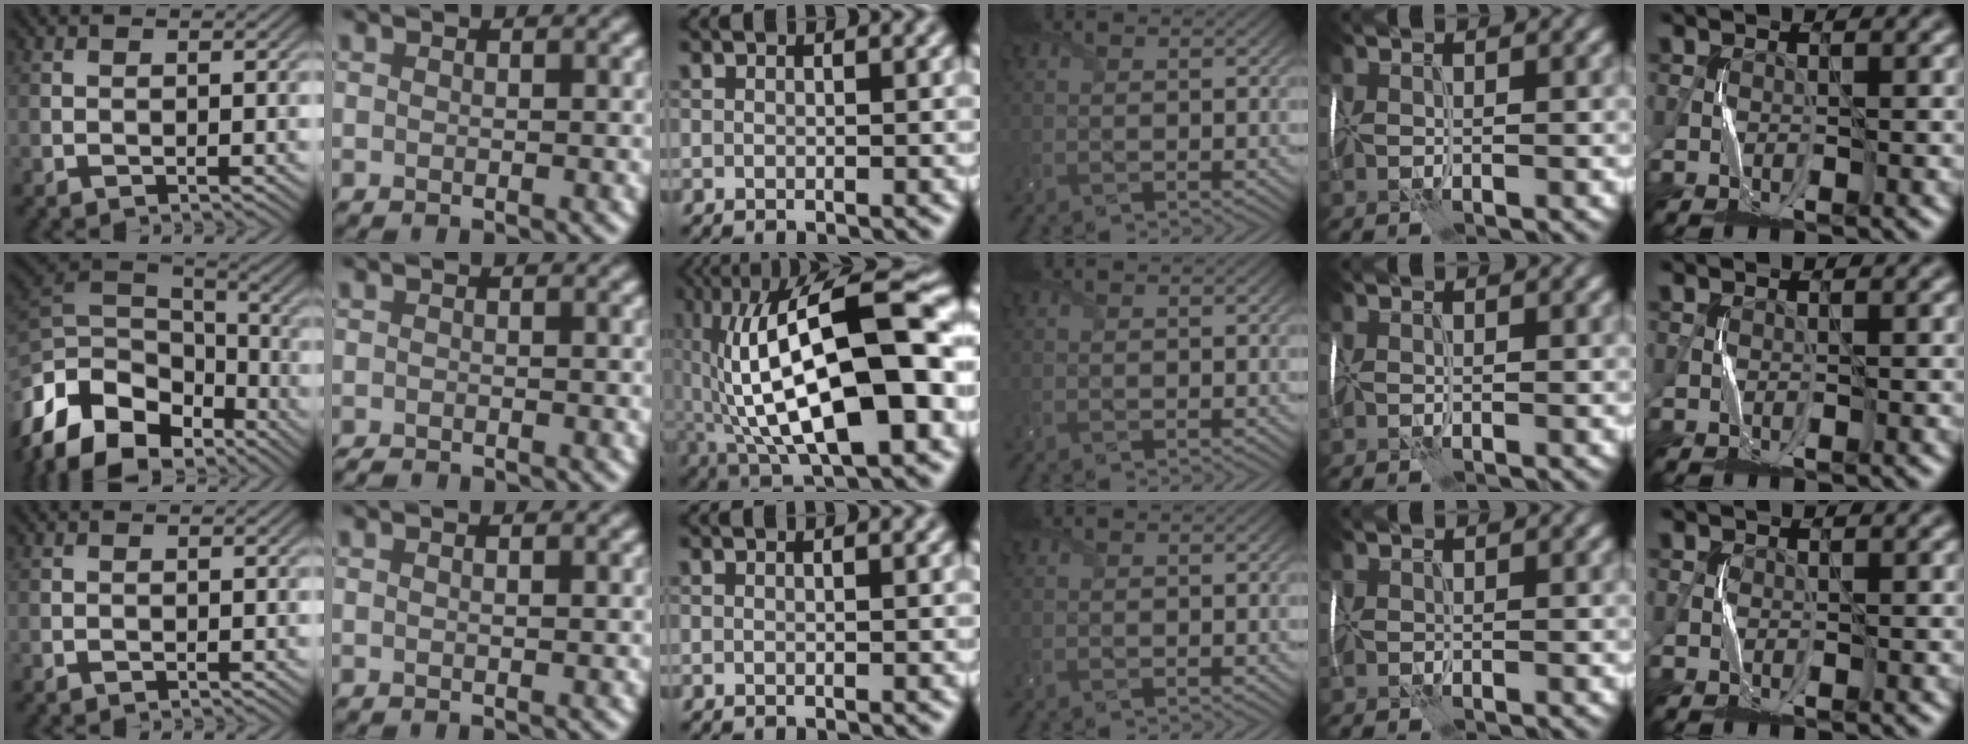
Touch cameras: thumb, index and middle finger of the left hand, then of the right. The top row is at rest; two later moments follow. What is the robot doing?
{"motion": "wrap", "object": "receipt paper"}